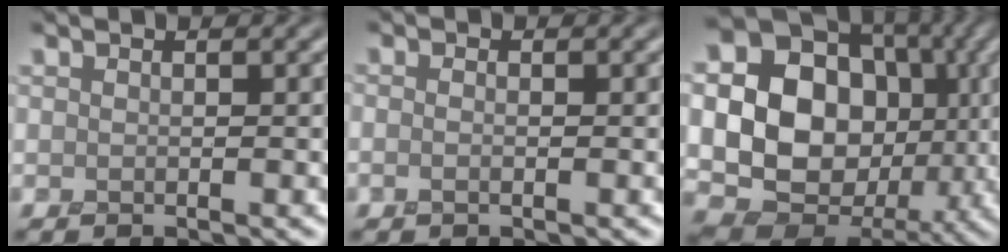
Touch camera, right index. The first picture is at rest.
{"total": 0.5, "force": [-0.5, -0.1, 0.1], "torque": [0.000, -0.004, -0.011]}
{"total": 19.6, "force": [0.3, 16.5, 10.6], "torque": [-0.212, 0.008, -0.007]}